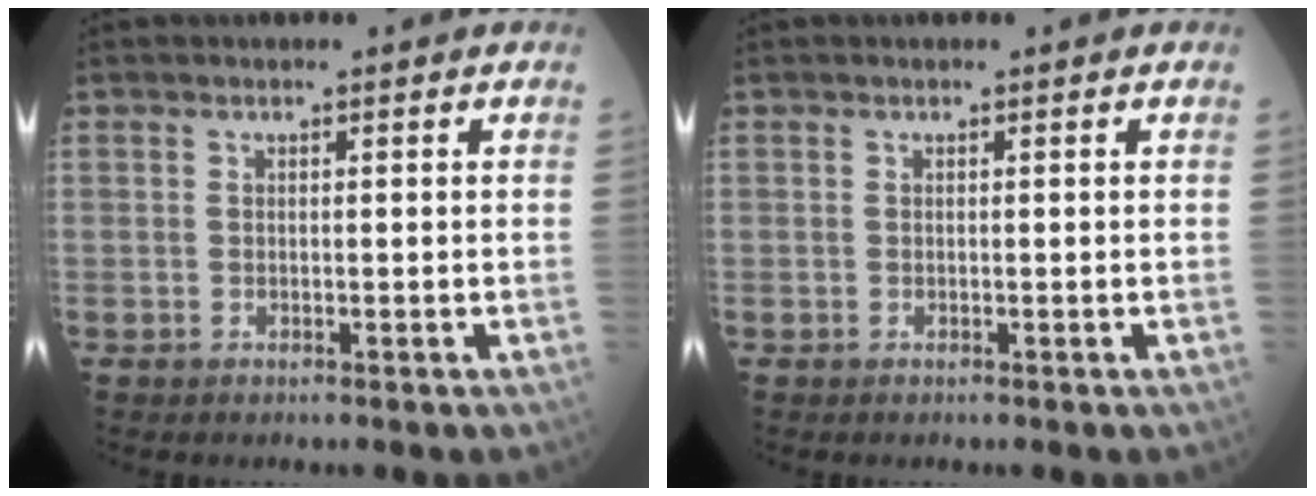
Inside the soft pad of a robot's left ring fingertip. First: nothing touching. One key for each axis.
{"total": 0.0}